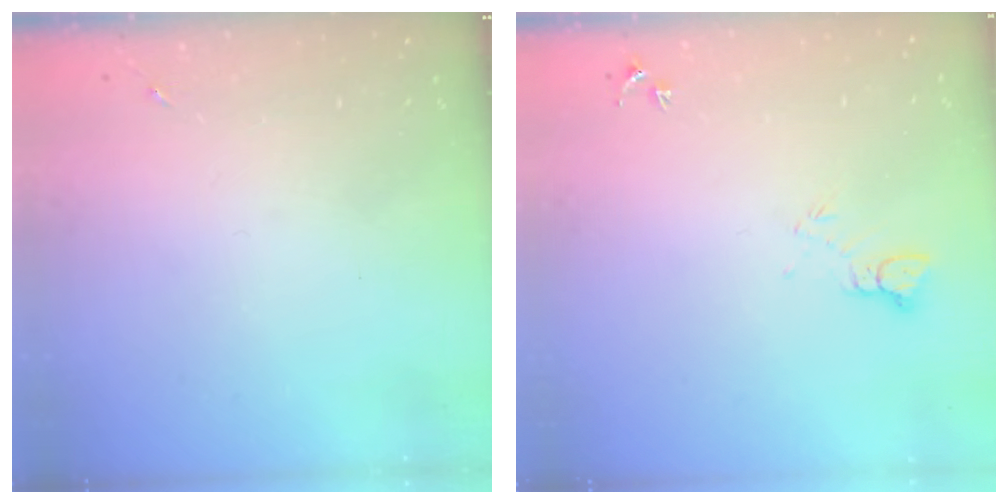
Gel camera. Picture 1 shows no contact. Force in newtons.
{"total": 3.9, "press": 3.8, "slide": 0.4}